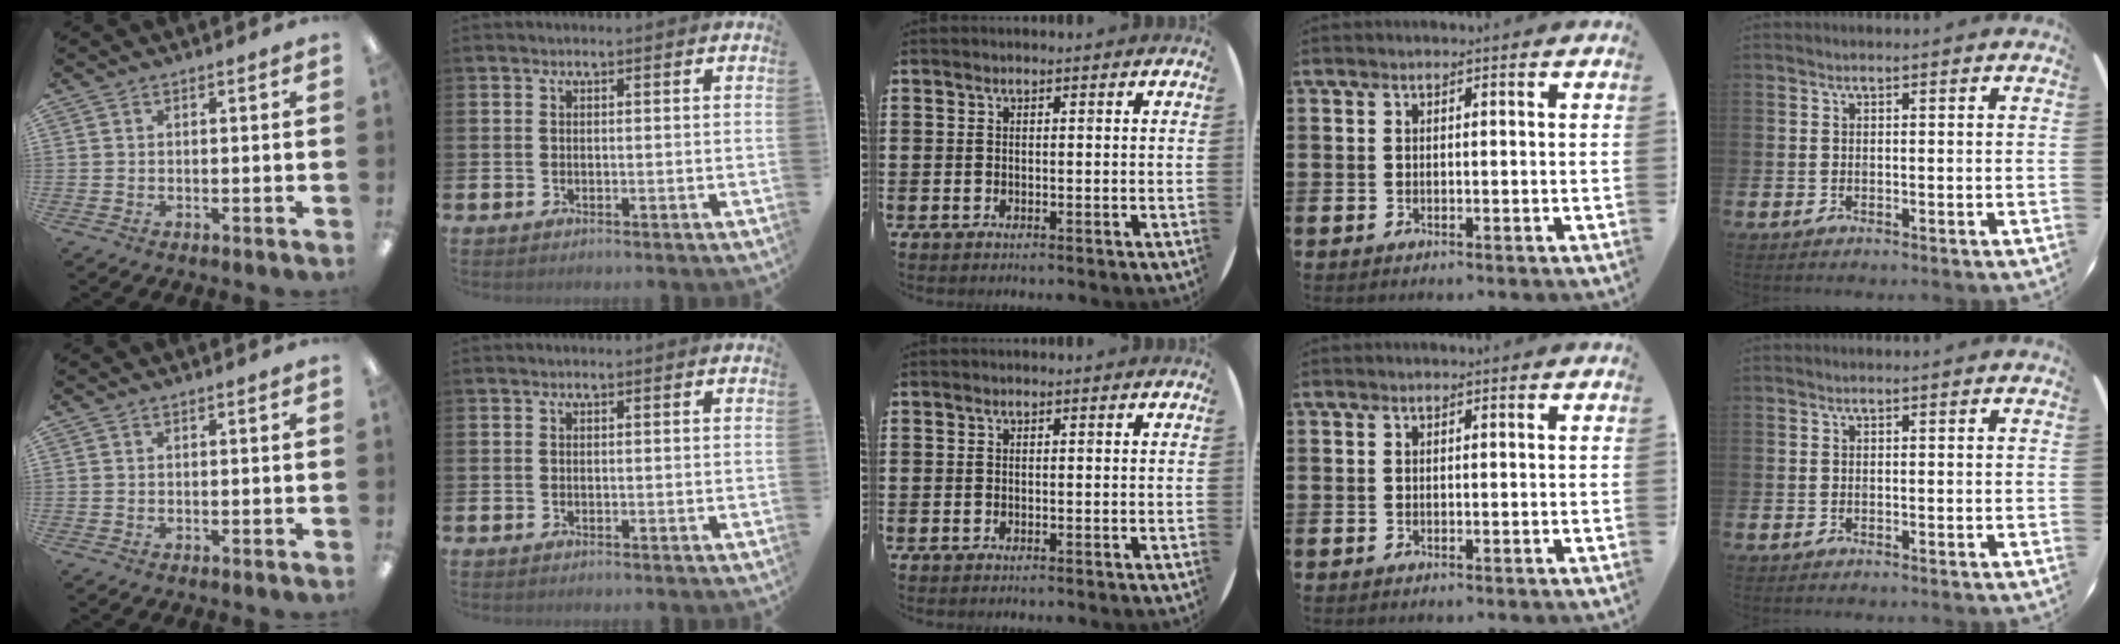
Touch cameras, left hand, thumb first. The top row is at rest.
{}